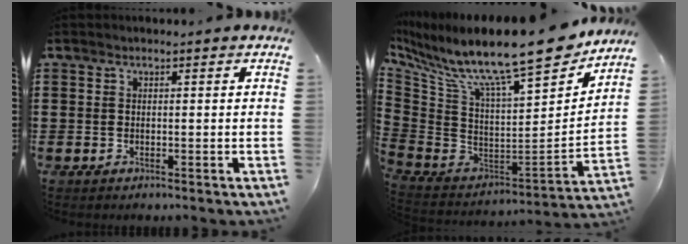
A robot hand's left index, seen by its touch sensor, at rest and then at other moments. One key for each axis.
{"total": 15.1, "fx": 11.4, "fy": 2.3, "fz": 9.7, "tx": -0.191, "ty": -0.087, "tz": 0.181}